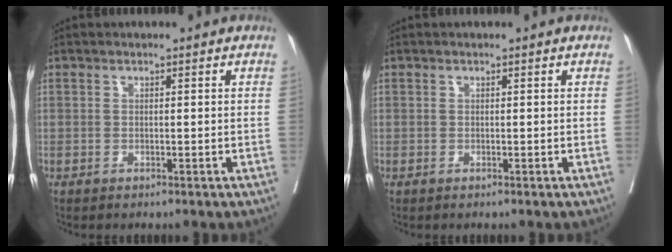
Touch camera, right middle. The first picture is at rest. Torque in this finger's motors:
{"motor_torque": [0.19, -0.05, 0.00, 0.01]}